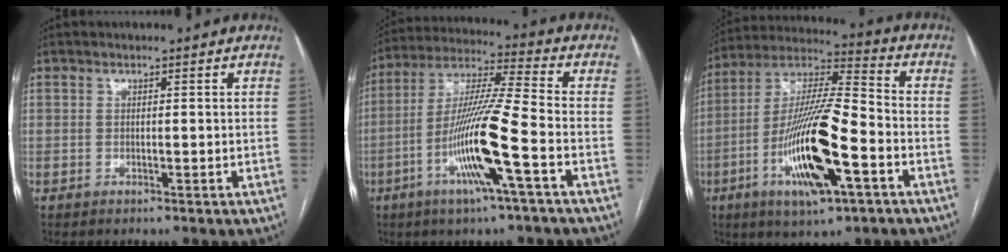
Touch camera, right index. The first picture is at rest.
{"total": 14.7, "force": [-5.2, -0.5, 13.8], "torque": [-0.273, -0.005, -0.103]}
{"total": 18.6, "force": [-6.4, 3.1, 17.2], "torque": [-0.342, -0.010, -0.111]}